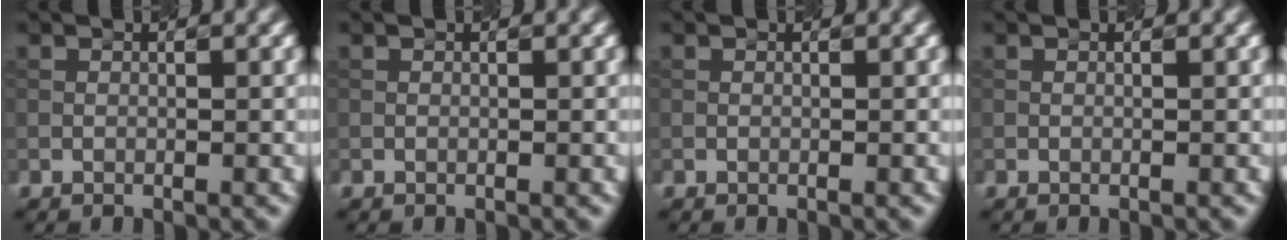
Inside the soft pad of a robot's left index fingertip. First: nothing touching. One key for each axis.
{"total": 0.0}
{"total": 0.0}
{"total": 0.0}